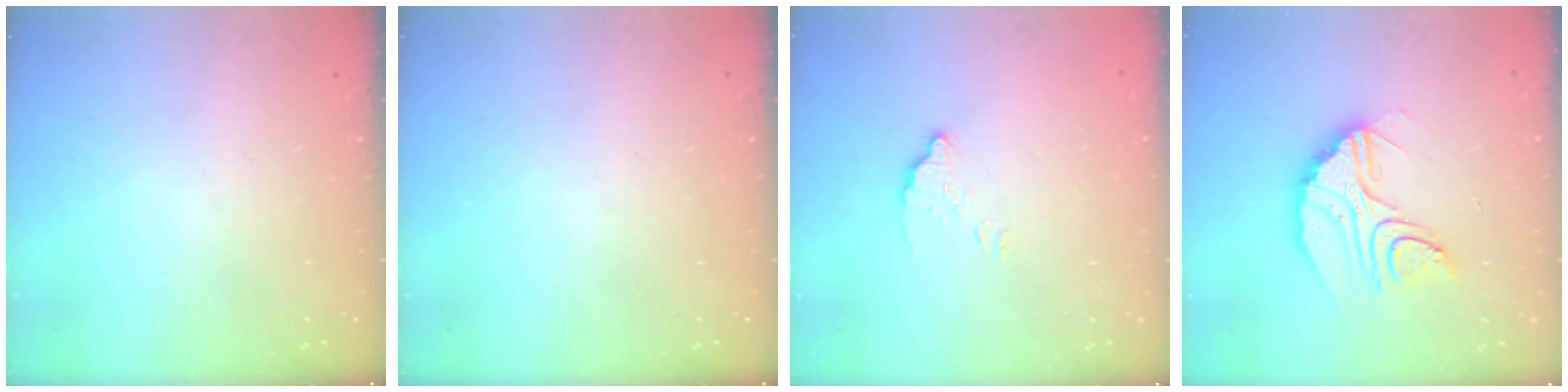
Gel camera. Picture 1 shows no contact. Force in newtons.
{"total": 0.0}
{"total": 2.4, "press": 2.4, "slide": 0.0}
{"total": 12.2, "press": 12.1, "slide": 0.9}